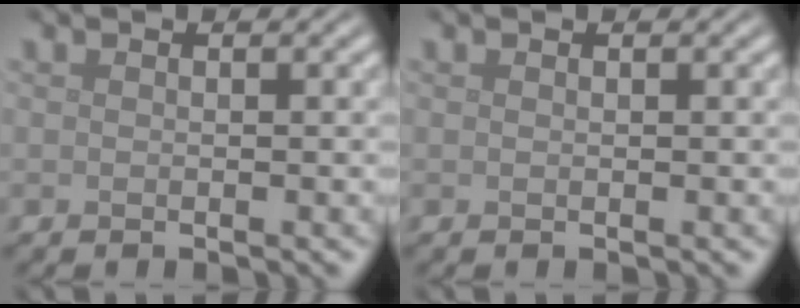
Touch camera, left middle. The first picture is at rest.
{"total": 0.0}